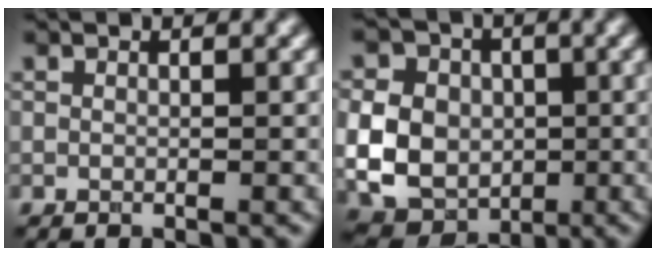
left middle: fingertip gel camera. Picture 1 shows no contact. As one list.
[{"total": 7.8, "force": [-0.3, 6.5, 4.4], "torque": [-0.085, -0.001, -0.016]}]